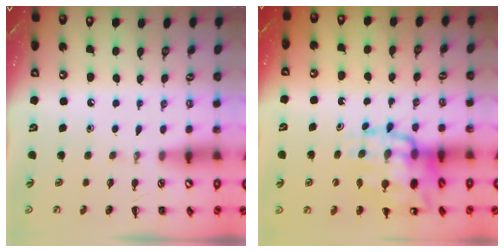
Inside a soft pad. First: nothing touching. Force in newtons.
{"total": 17.6, "press": 17.2, "slide": 3.9}